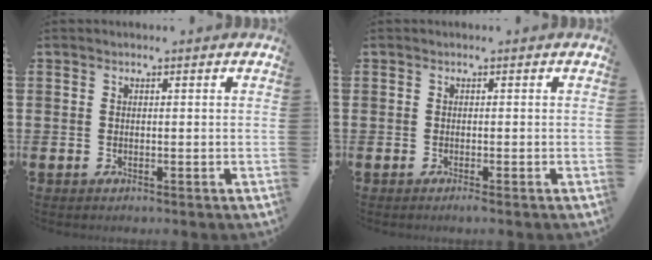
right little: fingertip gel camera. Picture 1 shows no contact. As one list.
[{"total": 0.6, "force": [-0.4, 0.0, 0.5], "torque": [-0.008, -0.002, -0.007]}]